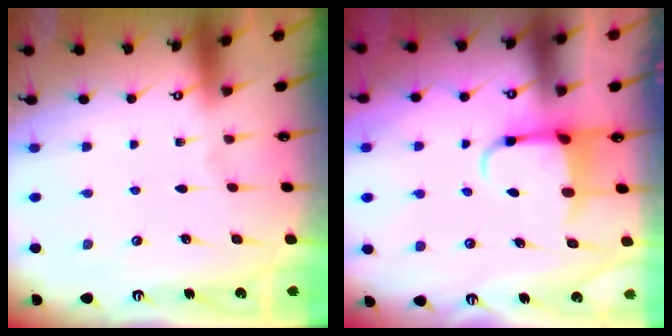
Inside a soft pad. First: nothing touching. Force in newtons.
{"total": 3.9, "press": 3.7, "slide": 1.0}